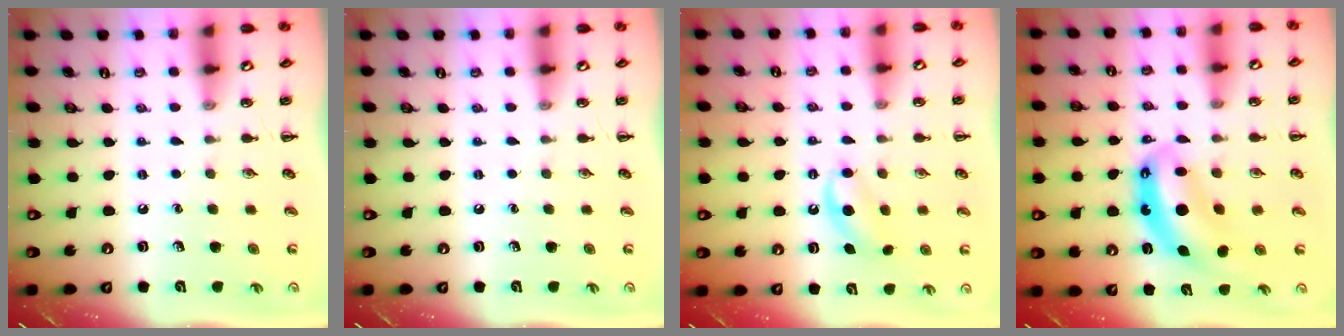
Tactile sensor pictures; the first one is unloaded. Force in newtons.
{"total": 0.0}
{"total": 5.5, "press": 5.3, "slide": 1.6}
{"total": 8.6, "press": 8.3, "slide": 2.2}